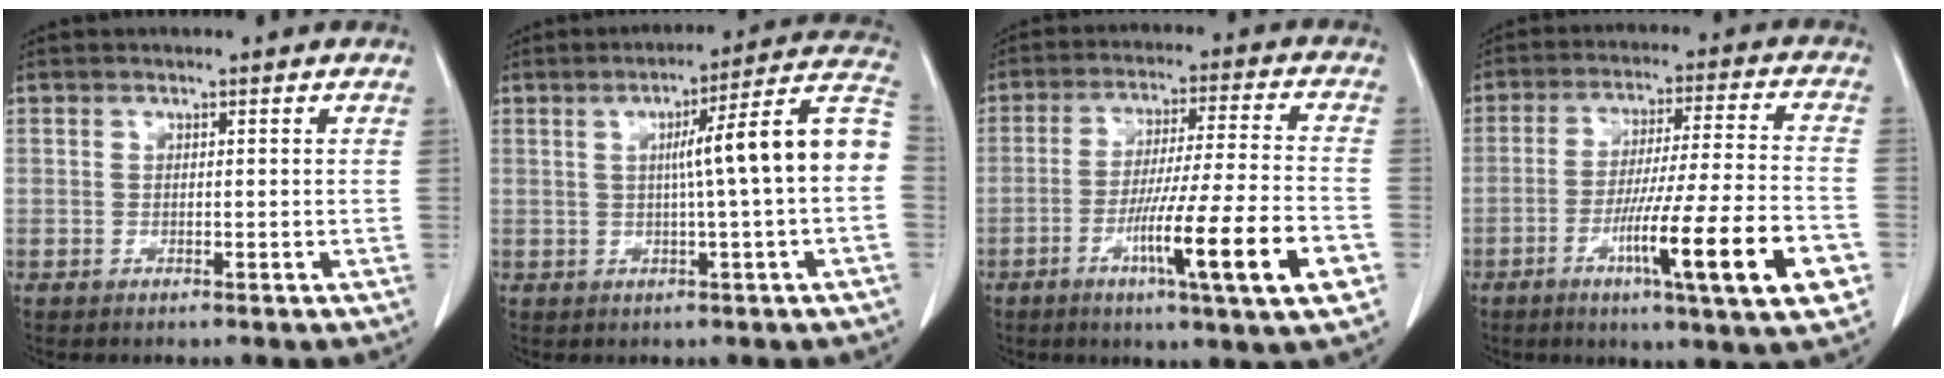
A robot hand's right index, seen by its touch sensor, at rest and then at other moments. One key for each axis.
{"total": 12.8, "fx": 0.3, "fy": -0.9, "fz": 12.8, "tx": -0.175, "ty": 0.027, "tz": -0.003}
{"total": 15.6, "fx": -6.2, "fy": -0.6, "fz": 14.3, "tx": -0.229, "ty": -0.016, "tz": -0.099}
{"total": 17.4, "fx": -6.9, "fy": -0.1, "fz": 15.9, "tx": -0.237, "ty": -0.018, "tz": -0.106}